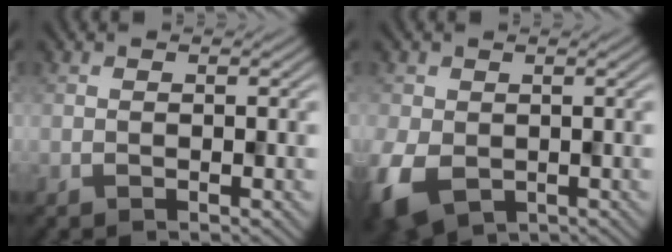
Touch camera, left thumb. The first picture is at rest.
{"total": 7.6, "force": [-2.7, 5.2, 4.7], "torque": [-0.120, -0.030, -0.035]}